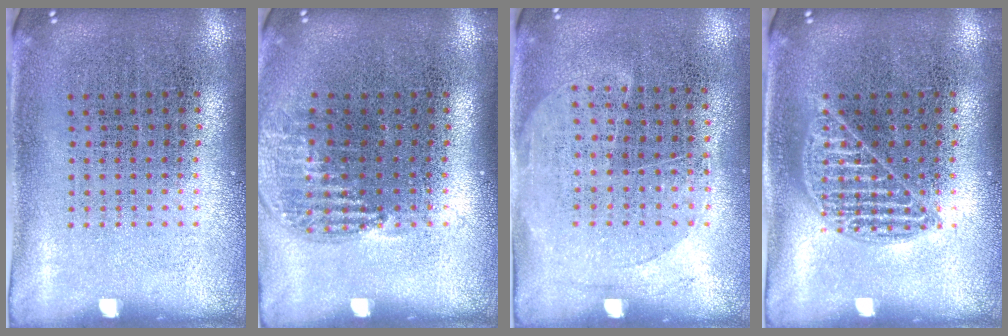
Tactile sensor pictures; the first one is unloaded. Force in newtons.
{"total": 0.9, "press": 0.9, "slide": 0.2}
{"total": 1.3, "press": 1.1, "slide": 0.7}
{"total": 1.7, "press": 1.7, "slide": 0.1}